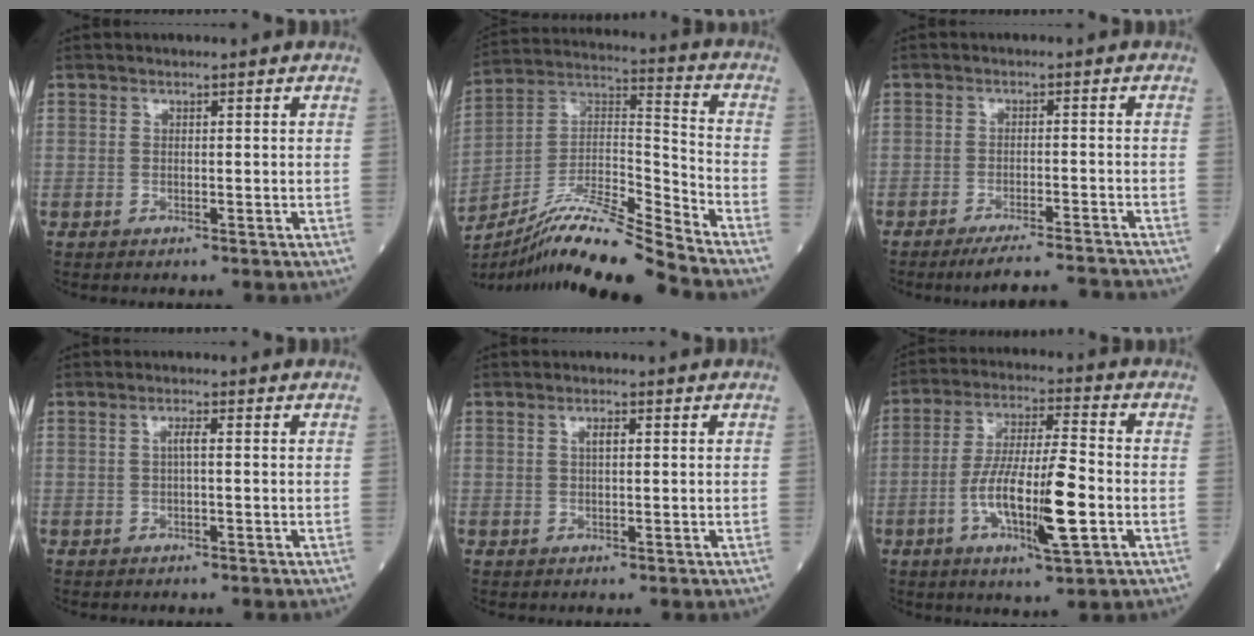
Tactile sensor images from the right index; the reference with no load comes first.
{"total": 16.4, "force": [-14.5, -1.5, 7.5], "torque": [-0.142, 0.023, -0.262]}
{"total": 10.3, "force": [-9.8, -0.5, 3.1], "torque": [-0.034, -0.008, -0.138]}
{"total": 1.2, "force": [0.0, 0.1, 1.2], "torque": [-0.025, 0.003, 0.000]}
{"total": 1.5, "force": [0.5, 0.4, 1.4], "torque": [-0.025, 0.002, 0.007]}
{"total": 13.1, "force": [-3.6, 1.8, 12.5], "torque": [-0.230, -0.005, -0.063]}